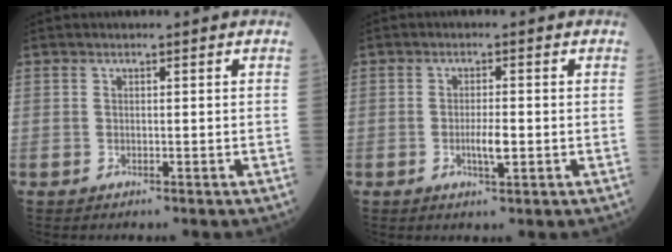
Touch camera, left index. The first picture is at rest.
{"total": 2.9, "force": [-0.6, 0.5, 2.8], "torque": [-0.054, -0.001, -0.009]}